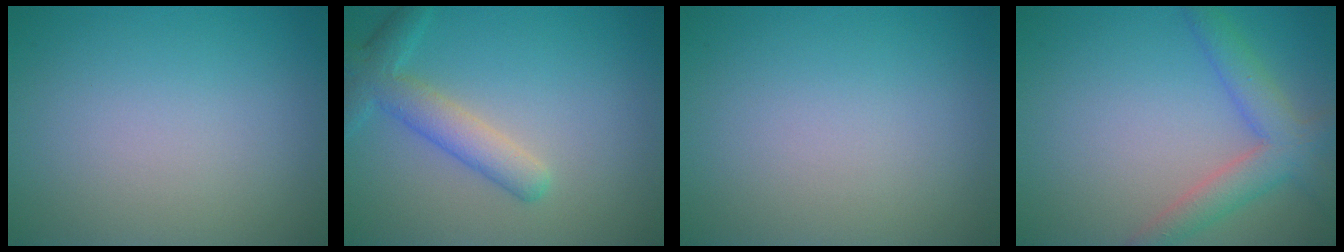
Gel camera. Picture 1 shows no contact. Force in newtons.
{"total": 3.8, "press": 3.8, "slide": 0.2}
{"total": 0.0}
{"total": 4.1, "press": 4.1, "slide": 0.3}